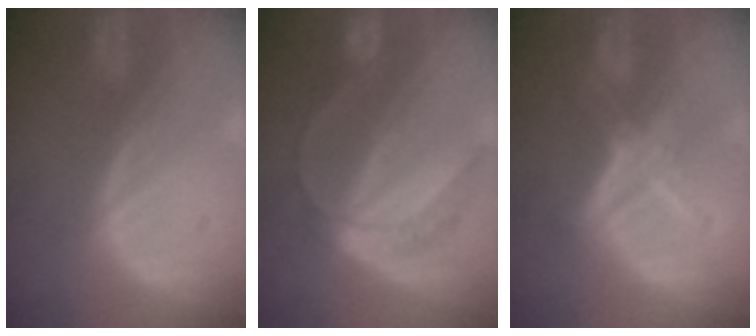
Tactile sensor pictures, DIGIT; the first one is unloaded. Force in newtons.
{"total": 7.2, "press": 6.1, "slide": 4.0}
{"total": 5.6, "press": 5.3, "slide": 1.7}